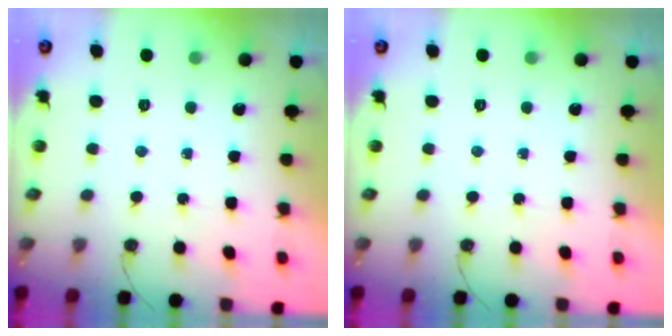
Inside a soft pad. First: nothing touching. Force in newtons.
{"total": 0.0}